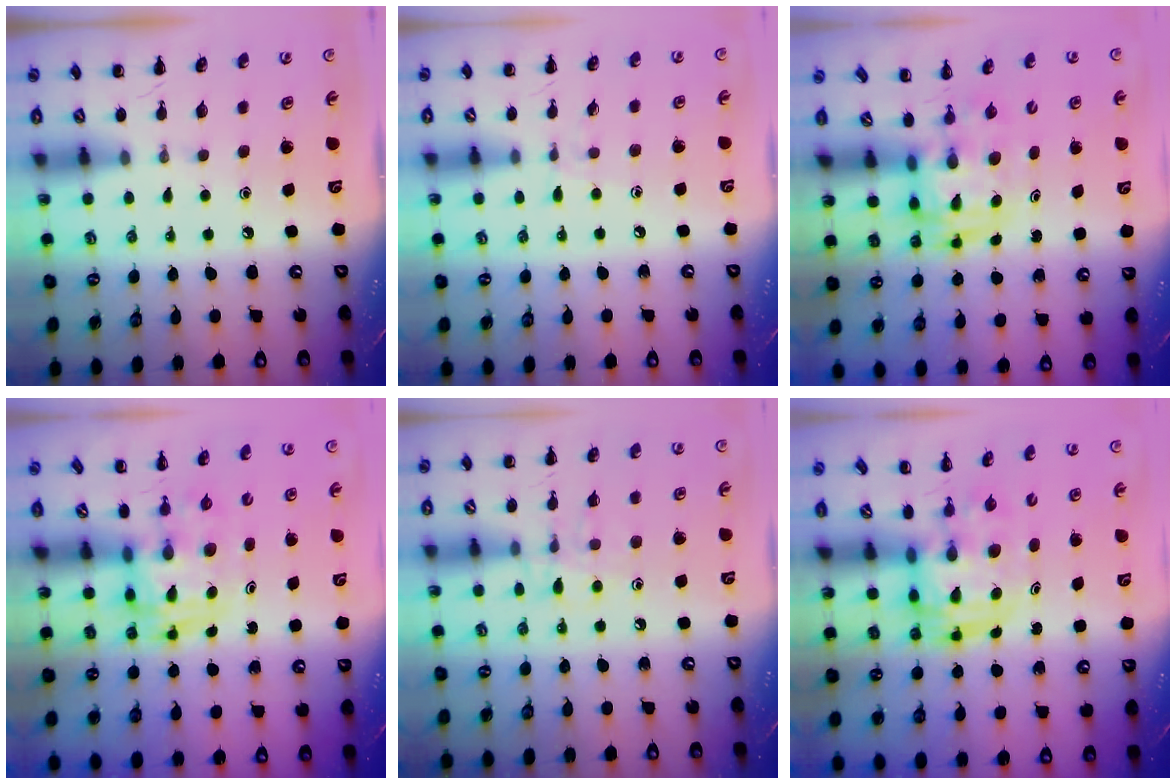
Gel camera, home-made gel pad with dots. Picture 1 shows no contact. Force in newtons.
{"total": 3.9, "press": 3.6, "slide": 1.5}
{"total": 2.9, "press": 2.9, "slide": 0.6}
{"total": 3.6, "press": 3.5, "slide": 0.6}
{"total": 8.0, "press": 8.0, "slide": 0.9}
{"total": 4.0, "press": 3.7, "slide": 1.3}